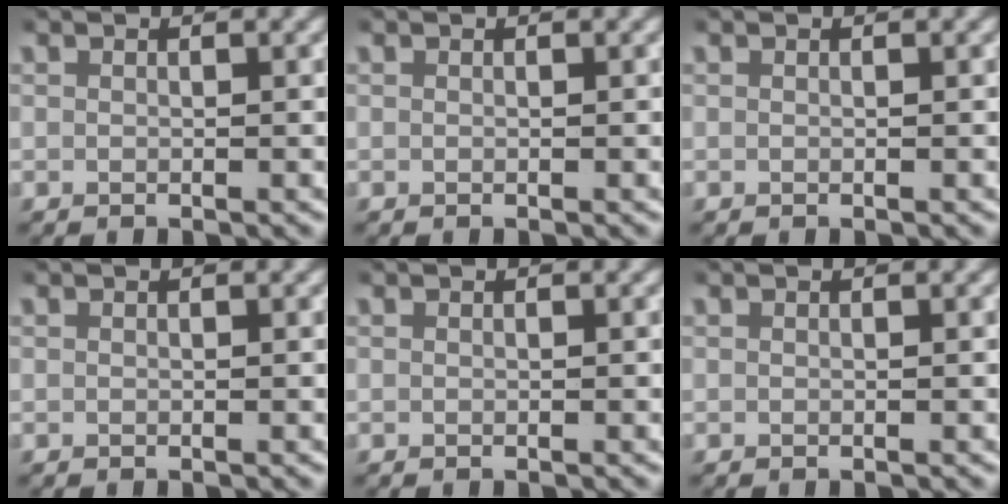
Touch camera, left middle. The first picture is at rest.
{"total": 0.0}
{"total": 0.0}
{"total": 0.0}
{"total": 0.0}
{"total": 0.0}